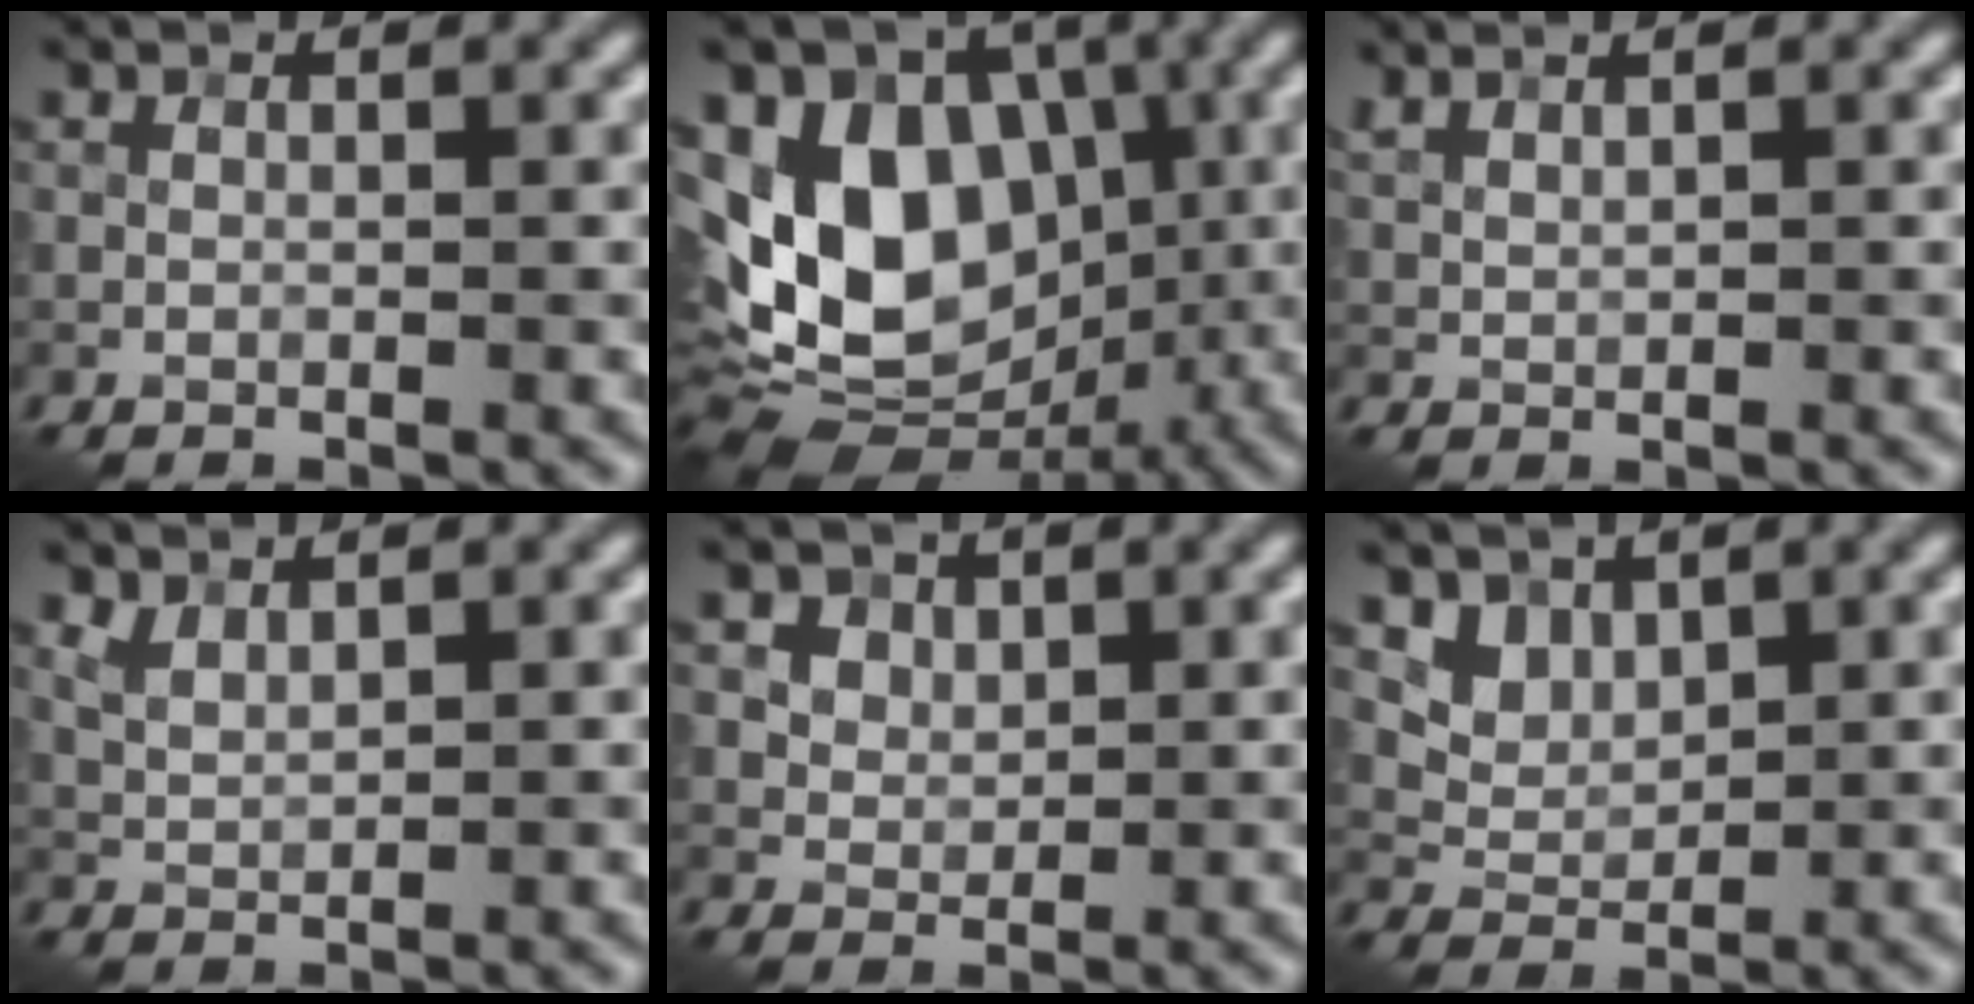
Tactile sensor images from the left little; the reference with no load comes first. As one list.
[{"total": 11.8, "force": [-0.8, 8.3, 8.4], "torque": [-0.141, 0.006, -0.030]}, {"total": 1.2, "force": [1.1, -0.2, 0.5], "torque": [-0.020, -0.002, 0.031]}, {"total": 1.4, "force": [1.3, 0.1, 0.6], "torque": [-0.025, -0.006, 0.035]}, {"total": 4.4, "force": [2.7, 2.8, 2.0], "torque": [-0.052, -0.002, 0.047]}, {"total": 3.1, "force": [2.2, 1.9, 1.1], "torque": [-0.037, -0.028, 0.070]}]